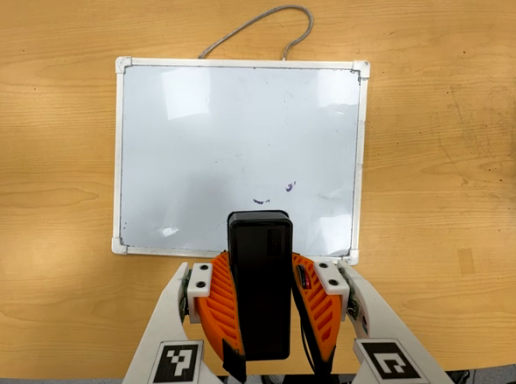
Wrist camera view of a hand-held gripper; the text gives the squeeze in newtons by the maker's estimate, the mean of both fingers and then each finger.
{"total": 7.7, "left": 6.7, "right": 8.8}